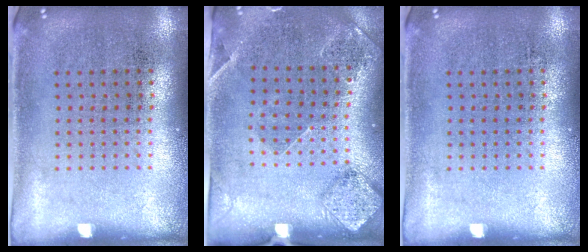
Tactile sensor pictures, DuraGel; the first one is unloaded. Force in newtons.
{"total": 1.5, "press": 1.4, "slide": 0.4}
{"total": 0.0}